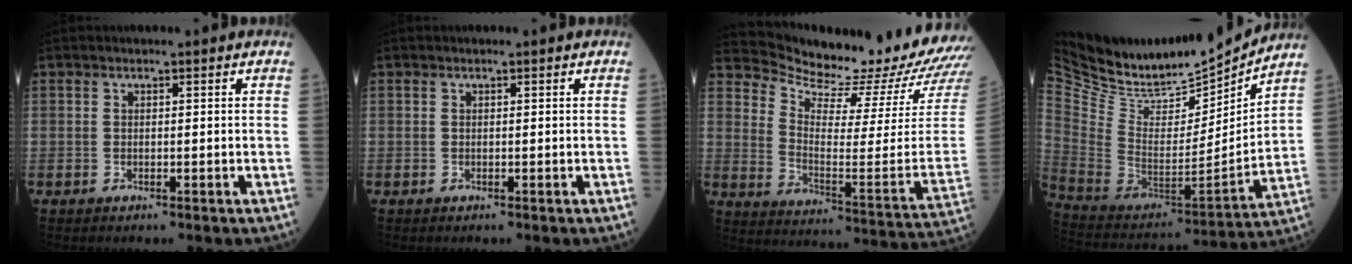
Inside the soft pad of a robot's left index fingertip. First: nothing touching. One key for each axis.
{"total": 0.0}
{"total": 21.6, "fx": 20.8, "fy": 0.2, "fz": 5.9, "tx": -0.121, "ty": -0.121, "tz": 0.279}
{"total": 25.5, "fx": 23.0, "fy": 7.1, "fz": 8.4, "tx": -0.195, "ty": -0.038, "tz": 0.388}